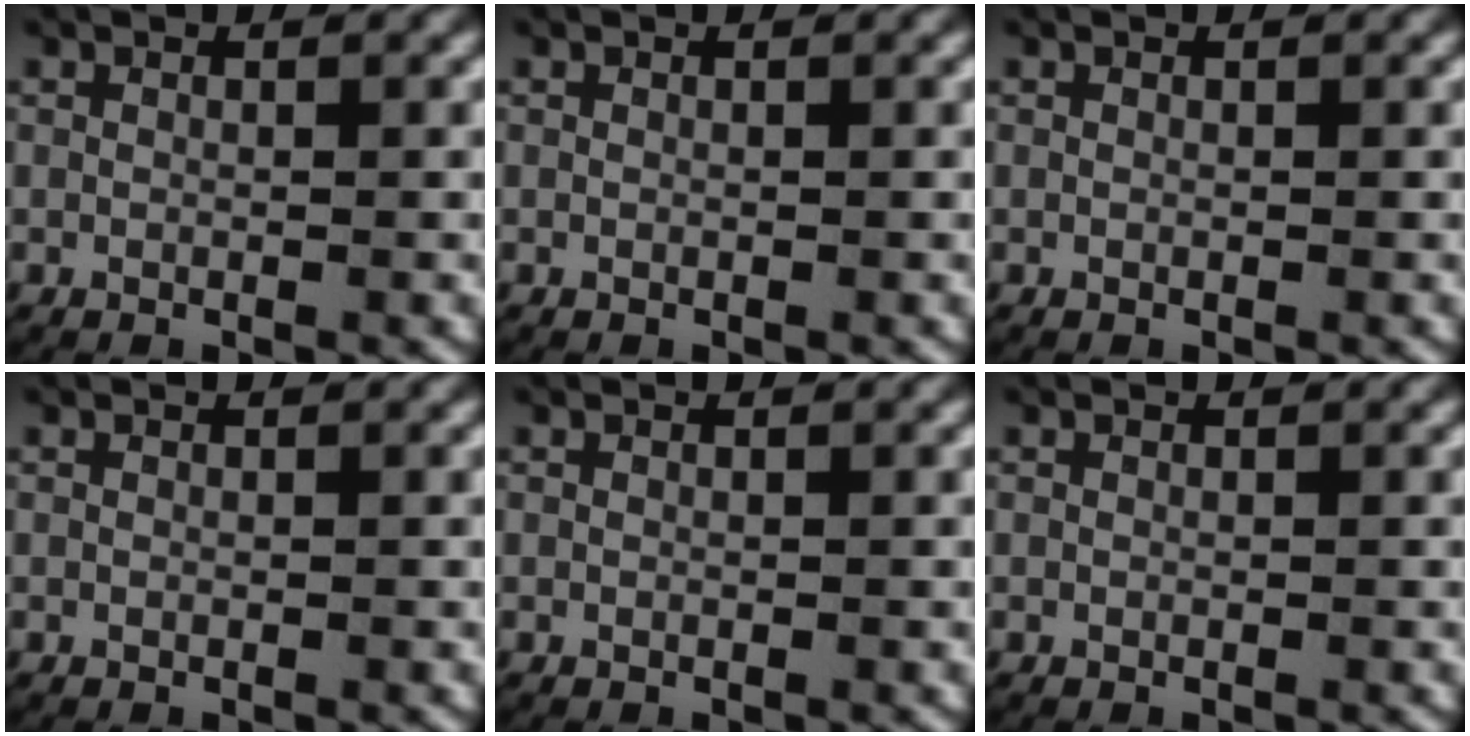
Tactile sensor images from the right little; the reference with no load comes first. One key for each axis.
{"total": 0.0}
{"total": 0.0}
{"total": 0.0}
{"total": 0.0}
{"total": 0.0}